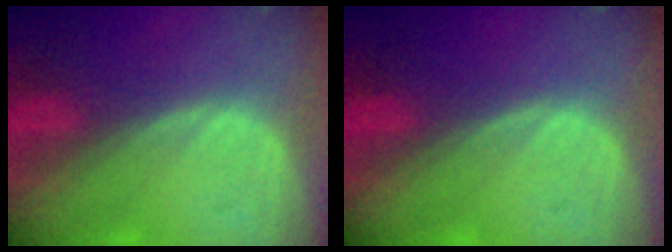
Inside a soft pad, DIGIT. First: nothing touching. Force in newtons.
{"total": 0.0}